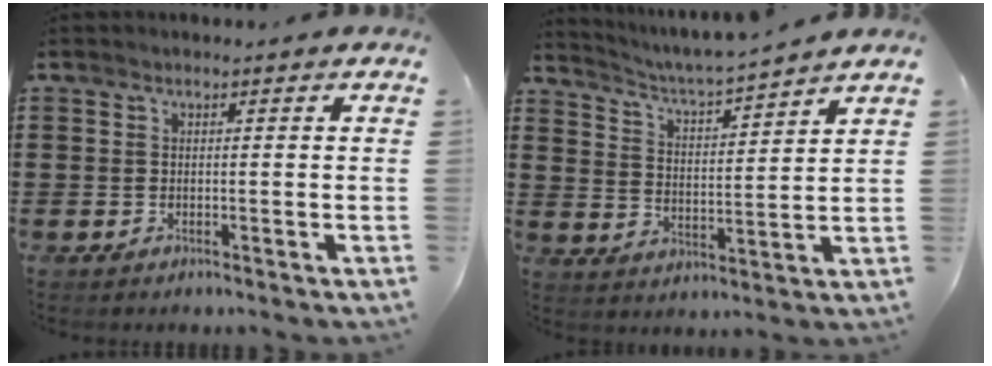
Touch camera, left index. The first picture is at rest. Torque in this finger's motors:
{"motor_torque": [1.14, -1.00, 0.24, 0.09]}